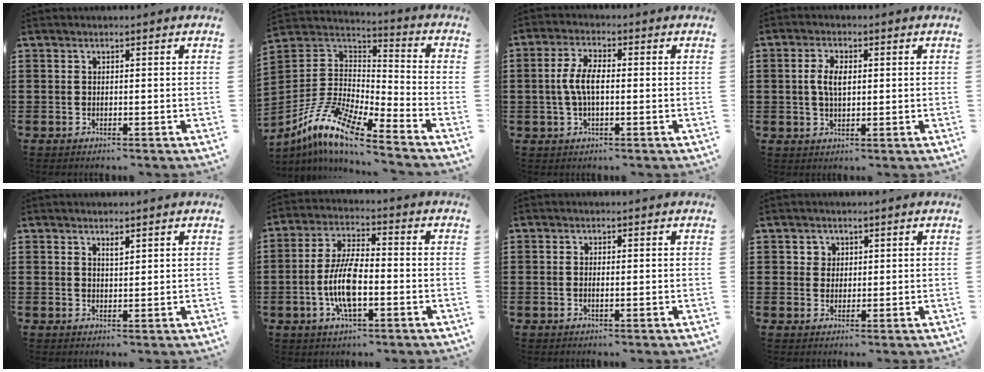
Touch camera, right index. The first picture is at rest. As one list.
[{"total": 11.5, "force": [-8.7, 2.1, 7.2], "torque": [-0.181, 0.001, -0.184]}, {"total": 5.4, "force": [-0.4, 2.2, 4.9], "torque": [-0.112, -0.003, -0.014]}, {"total": 4.2, "force": [0.4, 2.0, 3.7], "torque": [-0.074, 0.008, 0.004]}, {"total": 1.4, "force": [1.1, 0.3, 0.8], "torque": [-0.018, 0.000, 0.019]}, {"total": 9.0, "force": [-2.1, 3.2, 8.1], "torque": [-0.186, -0.010, -0.046]}, {"total": 0.9, "force": [-0.2, 0.2, 0.9], "torque": [-0.015, 0.000, -0.003]}, {"total": 2.0, "force": [0.8, 1.8, 0.2], "torque": [-0.012, 0.010, 0.014]}]